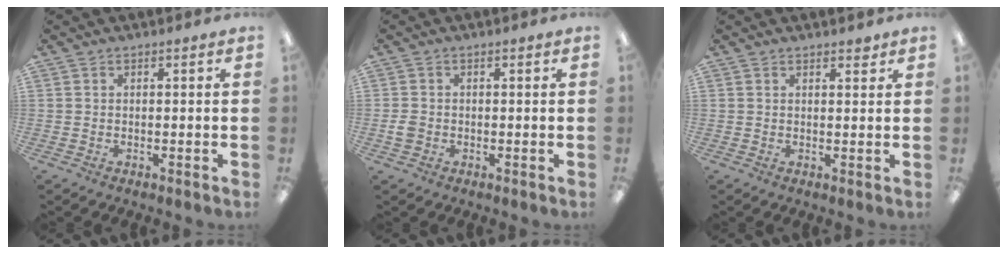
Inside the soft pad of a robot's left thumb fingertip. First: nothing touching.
{"total": 2.2, "force": [-0.4, 1.9, 1.1], "torque": [-0.019, 0.005, -0.007]}
{"total": 1.8, "force": [1.5, 0.6, 0.7], "torque": [0.002, -0.007, 0.024]}